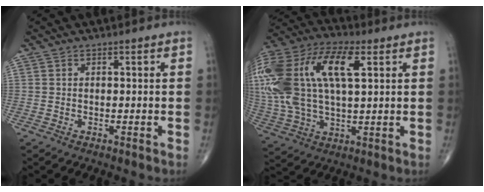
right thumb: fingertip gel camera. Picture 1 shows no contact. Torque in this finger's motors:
{"motor_torque": [0.75, 1.08, 2.30, 0.47, 0.81]}